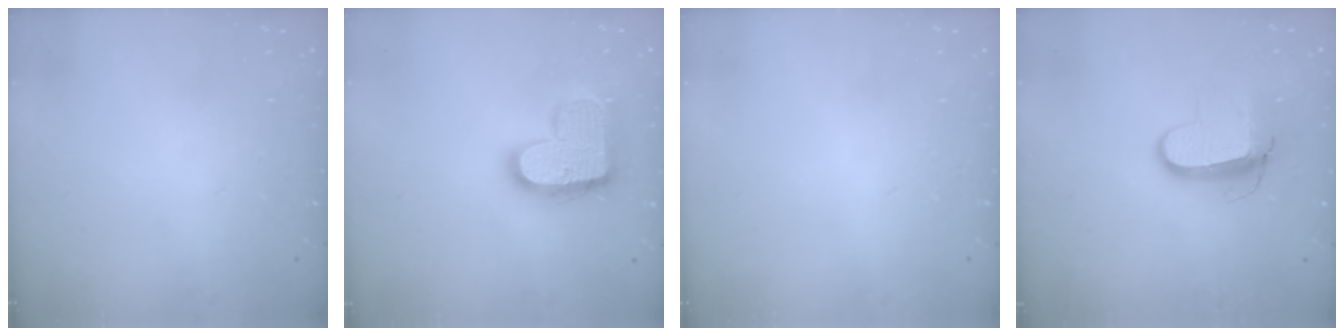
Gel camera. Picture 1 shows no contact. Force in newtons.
{"total": 16.6, "press": 16.5, "slide": 0.9}
{"total": 0.0}
{"total": 8.9, "press": 8.8, "slide": 1.0}